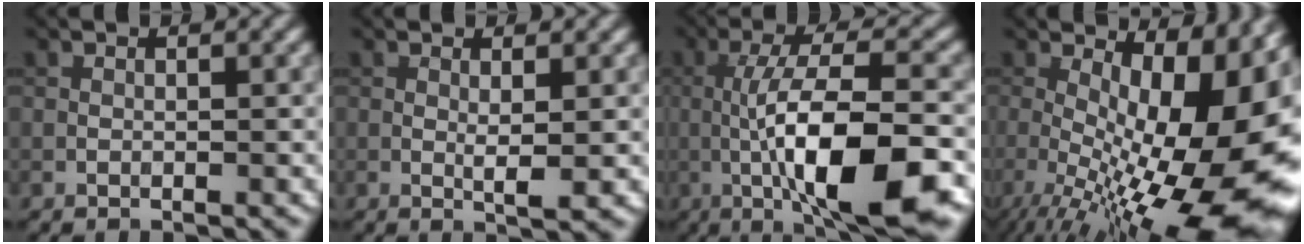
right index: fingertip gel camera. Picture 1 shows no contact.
{"total": 1.8, "force": [0.2, 0.1, 1.7], "torque": [-0.031, -0.004, 0.003]}
{"total": 11.5, "force": [-2.8, 3.0, 10.7], "torque": [-0.180, -0.001, -0.049]}
{"total": 17.7, "force": [-2.0, 6.9, 16.2], "torque": [-0.182, -0.010, -0.019]}